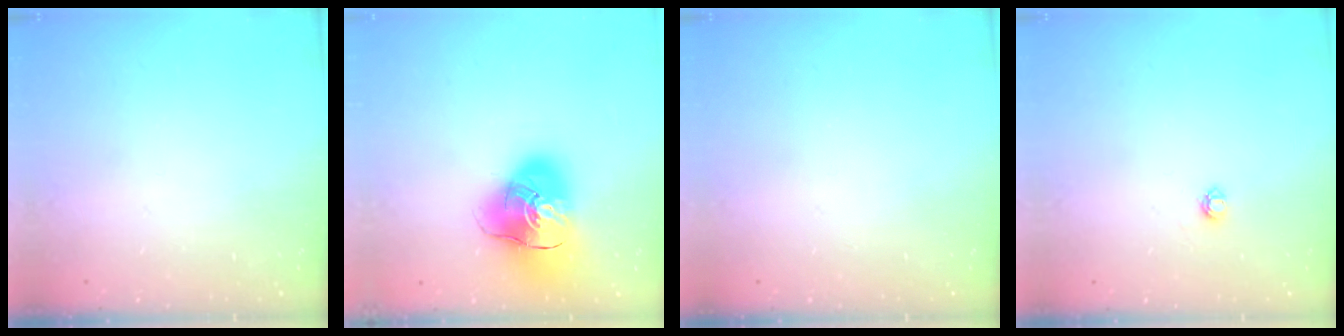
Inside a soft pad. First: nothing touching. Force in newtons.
{"total": 16.8, "press": 16.6, "slide": 2.8}
{"total": 0.0}
{"total": 3.9, "press": 3.8, "slide": 0.5}